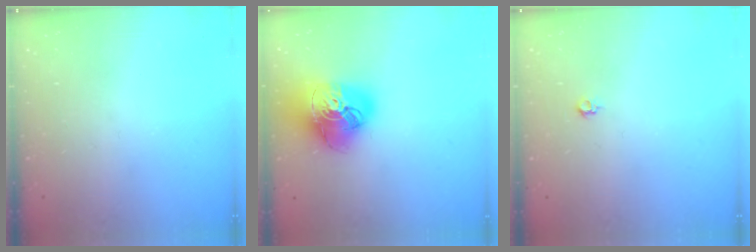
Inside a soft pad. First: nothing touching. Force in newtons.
{"total": 20.6, "press": 20.5, "slide": 2.1}
{"total": 4.0, "press": 4.0, "slide": 0.6}